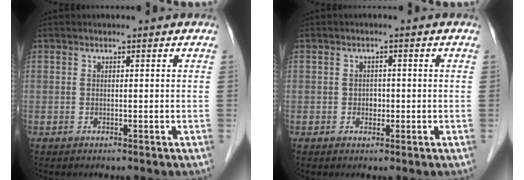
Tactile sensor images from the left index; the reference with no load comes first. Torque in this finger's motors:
{"motor_torque": [0.07, 0.16, -0.01, 0.00]}